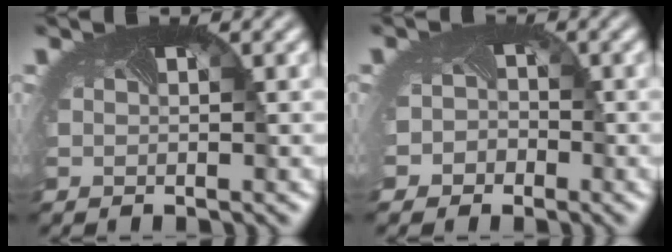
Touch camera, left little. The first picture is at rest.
{"total": 2.7, "force": [-1.7, 2.0, 0.1], "torque": [0.008, -0.012, -0.026]}